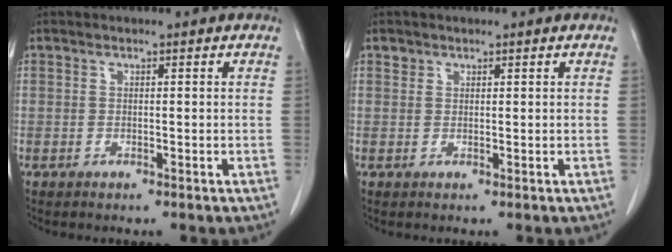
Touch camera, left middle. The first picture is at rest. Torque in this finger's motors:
{"motor_torque": [0.09, -0.11, 0.10, 0.01]}